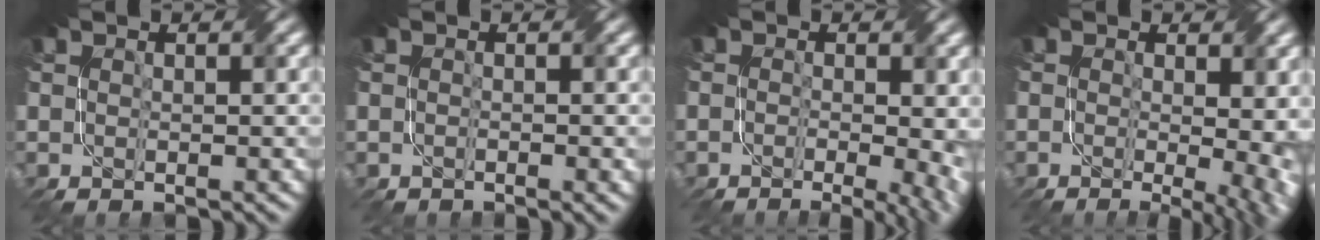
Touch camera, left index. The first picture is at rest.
{"total": 1.1, "force": [-0.5, 0.3, 0.9], "torque": [-0.007, -0.004, -0.004]}
{"total": 8.4, "force": [-1.9, 4.0, 7.1], "torque": [-0.069, -0.008, -0.013]}
{"total": 10.2, "force": [-0.4, 5.5, 8.6], "torque": [-0.101, 0.004, 0.018]}